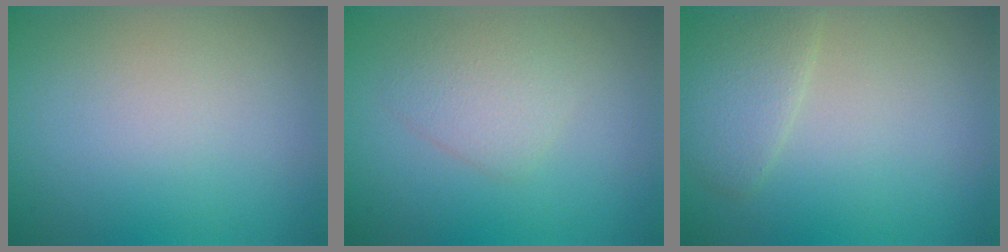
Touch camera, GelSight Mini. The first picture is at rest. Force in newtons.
{"total": 2.1, "press": 2.1, "slide": 0.0}
{"total": 2.8, "press": 2.8, "slide": 0.2}